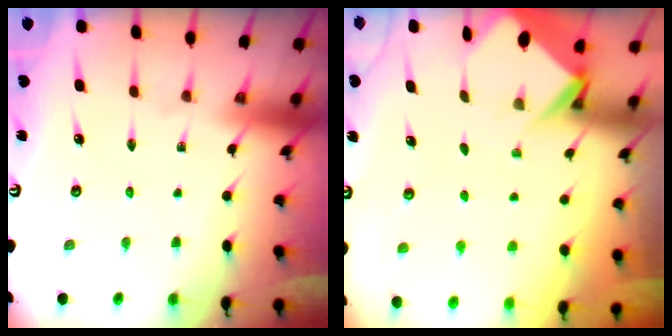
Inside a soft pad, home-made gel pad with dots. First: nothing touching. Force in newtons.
{"total": 3.8, "press": 3.8, "slide": 0.2}